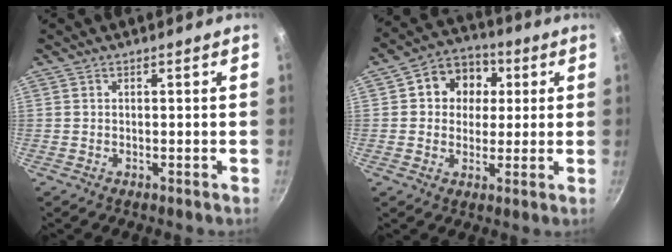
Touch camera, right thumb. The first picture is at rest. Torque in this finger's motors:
{"motor_torque": [-0.36, 0.43, -0.09, 0.07, 0.06]}